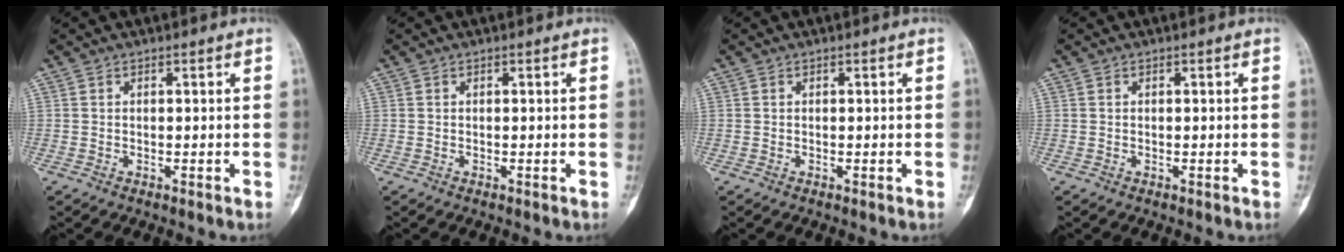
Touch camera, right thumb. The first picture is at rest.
{"total": 0.0}
{"total": 0.0}
{"total": 0.0}